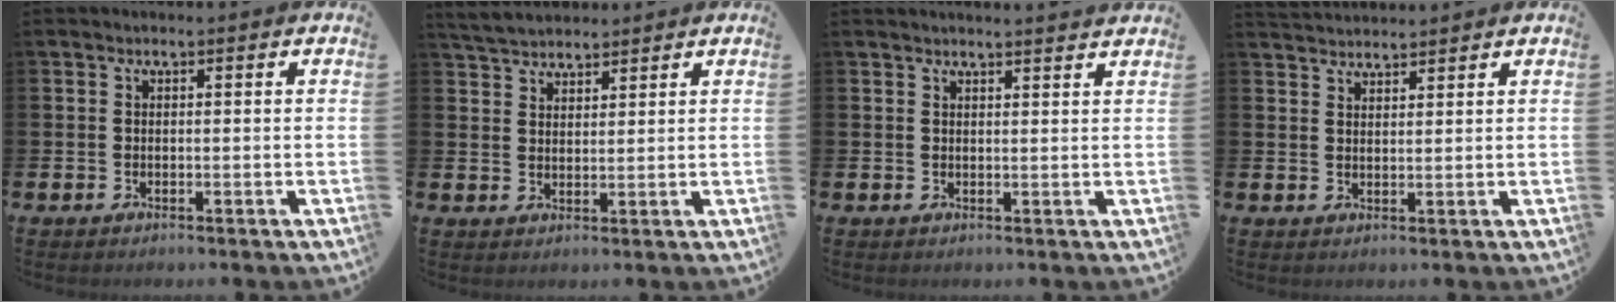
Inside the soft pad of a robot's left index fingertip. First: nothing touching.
{"total": 4.0, "force": [3.9, 0.9, 0.2], "torque": [-0.023, -0.010, 0.074]}
{"total": 1.9, "force": [1.9, -0.2, 0.0], "torque": [0.012, -0.014, 0.032]}
{"total": 2.7, "force": [2.7, 0.4, 0.0], "torque": [-0.005, -0.014, 0.049]}